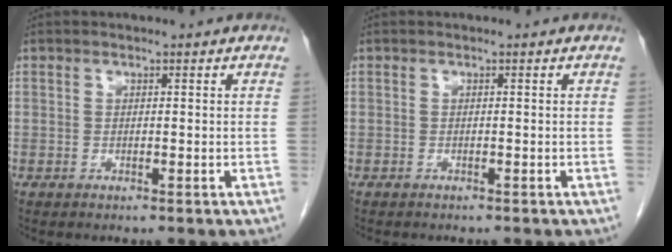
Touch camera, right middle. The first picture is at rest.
{"total": 2.5, "force": [-2.2, 0.8, 0.9], "torque": [-0.017, -0.005, -0.024]}